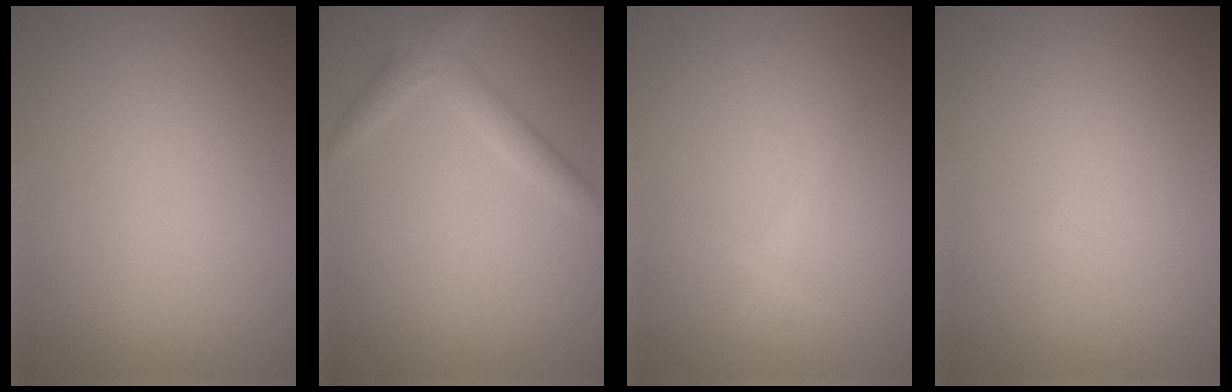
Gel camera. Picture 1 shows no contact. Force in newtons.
{"total": 2.4, "press": 2.4, "slide": 0.2}
{"total": 1.1, "press": 1.1, "slide": 0.0}
{"total": 0.0}